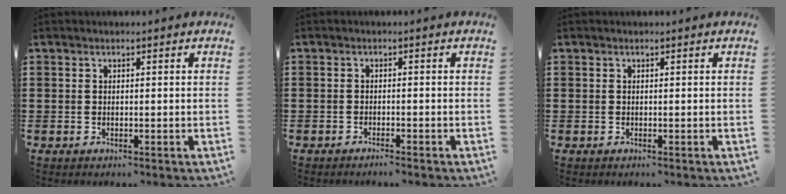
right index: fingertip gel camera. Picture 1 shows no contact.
{"total": 1.2, "force": [-0.9, -0.7, 0.1], "torque": [0.003, 0.000, -0.017]}
{"total": 0.0}